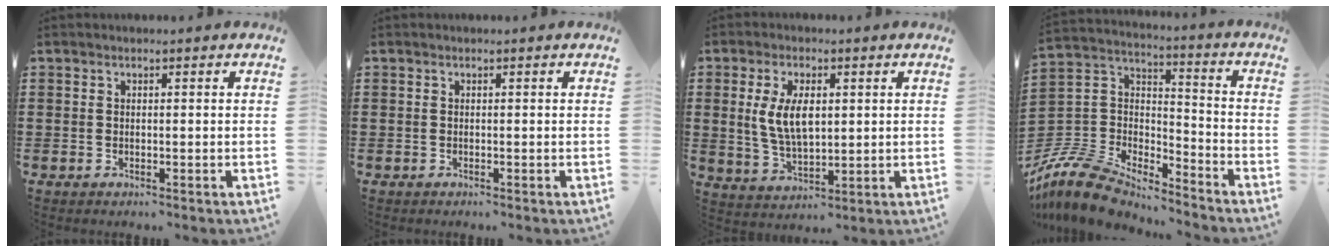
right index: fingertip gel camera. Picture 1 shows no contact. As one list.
[{"total": 0.0}, {"total": 7.5, "force": [1.2, 3.8, 6.3], "torque": [-0.127, 0.006, 0.017]}, {"total": 9.8, "force": [-9.1, 2.6, 2.4], "torque": [-0.081, 0.002, -0.190]}]